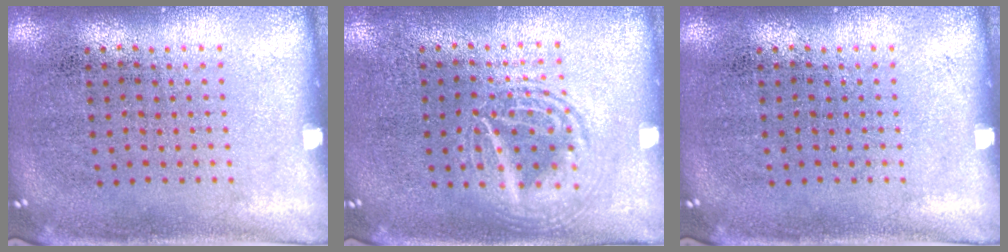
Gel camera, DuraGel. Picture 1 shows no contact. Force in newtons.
{"total": 1.6, "press": 1.6, "slide": 0.2}
{"total": 0.0}